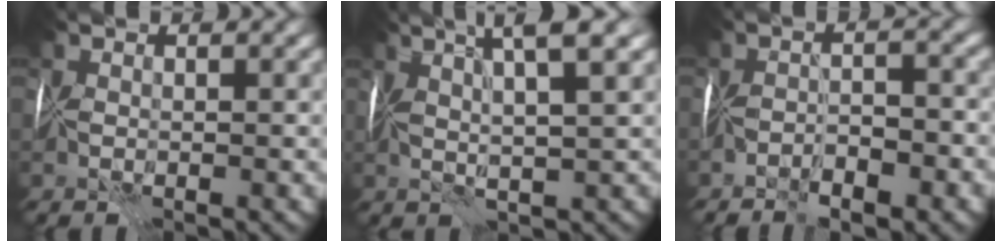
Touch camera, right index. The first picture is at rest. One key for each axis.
{"total": 5.9, "fx": 3.2, "fy": 0.8, "fz": 5.0, "tx": -0.067, "ty": 0.019, "tz": 0.043}
{"total": 2.8, "fx": -2.3, "fy": 0.3, "fz": 1.5, "tx": -0.019, "ty": 0.002, "tz": -0.041}